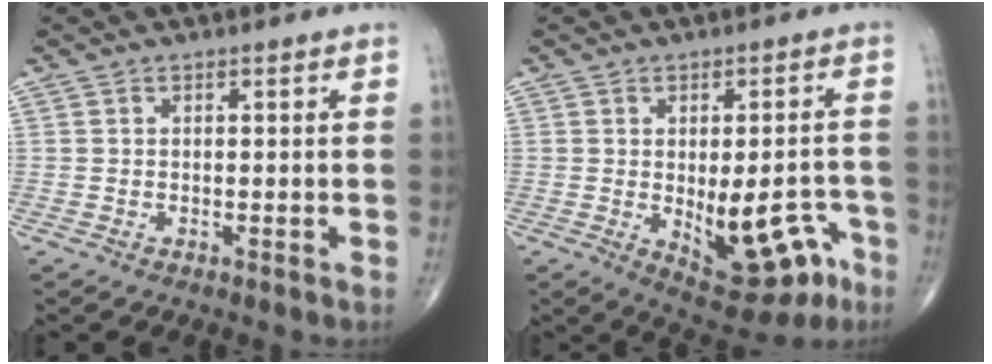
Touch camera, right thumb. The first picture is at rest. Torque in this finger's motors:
{"motor_torque": [1.38, 1.23, 0.57, -0.71, 0.28]}